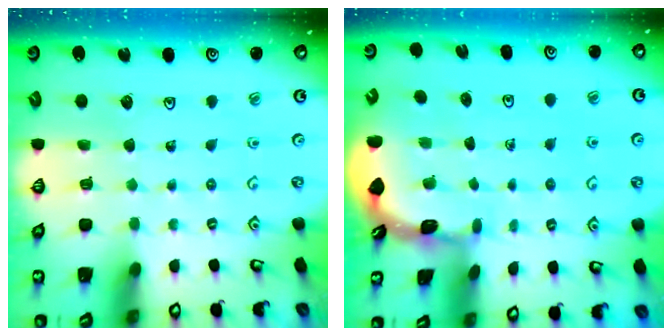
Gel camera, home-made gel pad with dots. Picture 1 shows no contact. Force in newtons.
{"total": 1.7, "press": 1.6, "slide": 0.1}